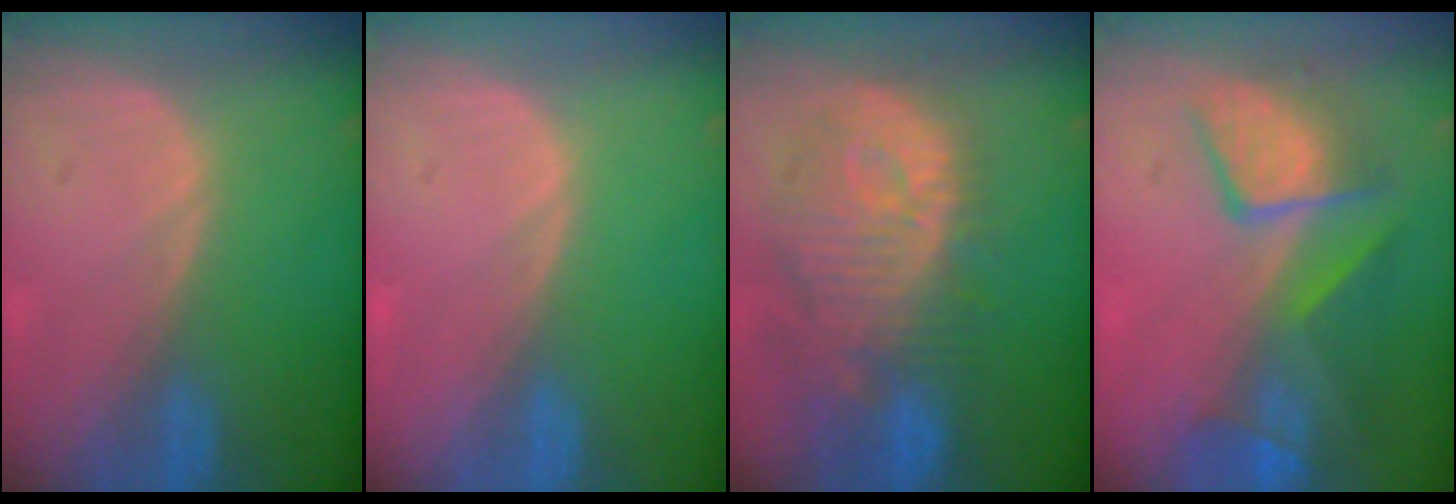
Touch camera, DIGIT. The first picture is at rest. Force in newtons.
{"total": 0.0}
{"total": 12.7, "press": 11.3, "slide": 5.8}
{"total": 10.1, "press": 8.7, "slide": 5.0}